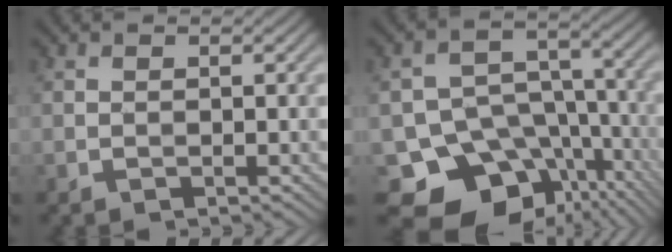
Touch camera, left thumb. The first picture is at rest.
{"total": 16.4, "force": [-9.2, 12.1, 6.2], "torque": [-0.119, -0.033, -0.124]}